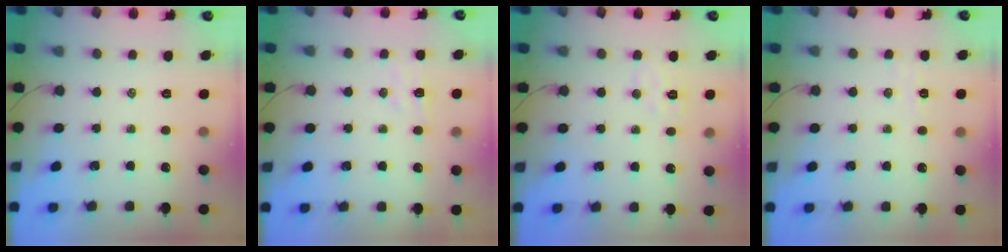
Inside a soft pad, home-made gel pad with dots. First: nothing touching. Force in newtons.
{"total": 5.3, "press": 5.1, "slide": 1.1}
{"total": 4.7, "press": 4.5, "slide": 1.1}
{"total": 3.1, "press": 2.9, "slide": 1.0}